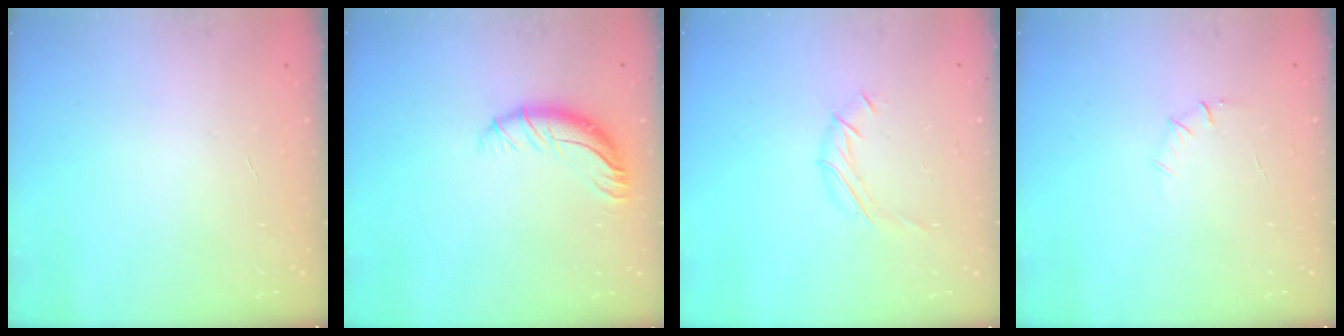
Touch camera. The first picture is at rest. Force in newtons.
{"total": 9.3, "press": 9.2, "slide": 1.4}
{"total": 6.3, "press": 6.3, "slide": 0.6}
{"total": 4.5, "press": 4.2, "slide": 1.6}